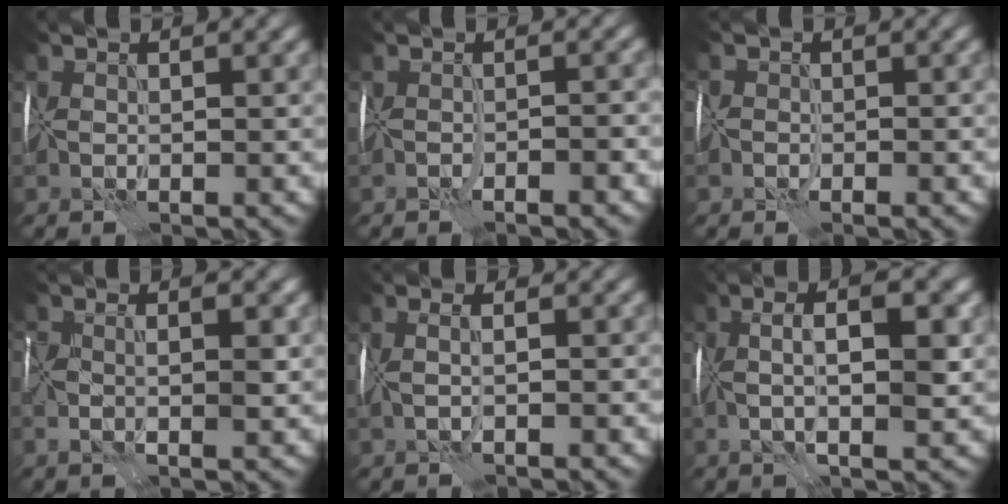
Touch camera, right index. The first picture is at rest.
{"total": 1.8, "force": [-1.5, -0.2, 1.0], "torque": [-0.014, -0.002, -0.029]}
{"total": 1.9, "force": [-1.1, 1.4, 0.7], "torque": [0.004, 0.003, -0.020]}
{"total": 3.5, "force": [-0.2, 1.4, 3.2], "torque": [-0.057, -0.004, -0.008]}
{"total": 1.9, "force": [0.2, 0.6, 1.8], "torque": [-0.022, 0.005, -0.007]}
{"total": 5.4, "force": [0.3, 1.3, 5.2], "torque": [-0.085, 0.000, -0.003]}